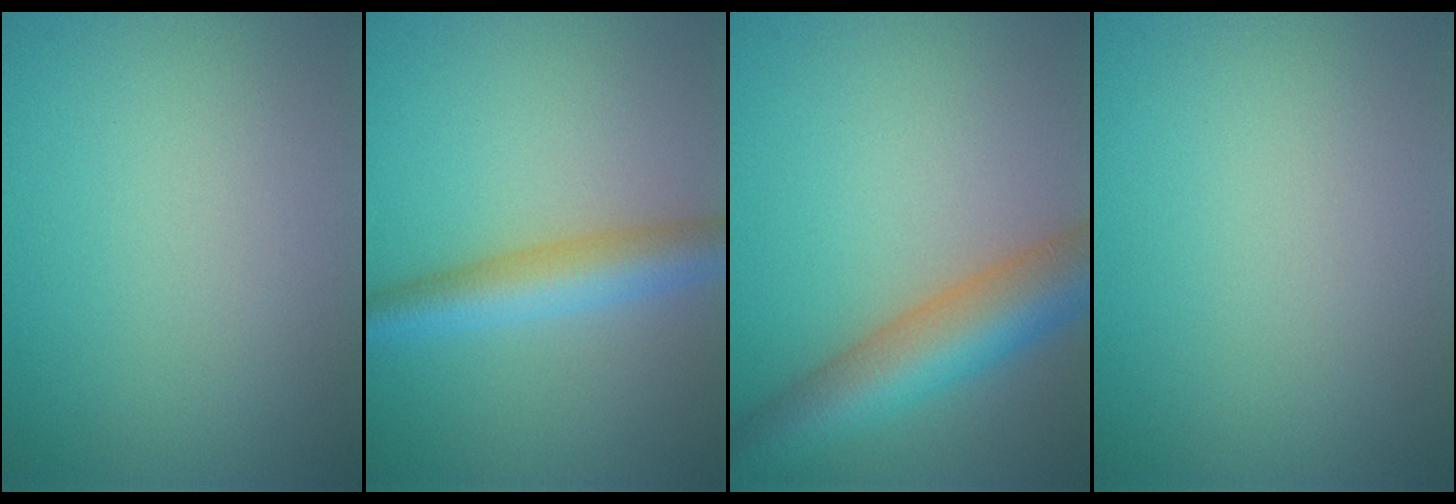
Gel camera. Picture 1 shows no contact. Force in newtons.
{"total": 4.6, "press": 4.6, "slide": 0.0}
{"total": 7.7, "press": 7.7, "slide": 0.3}
{"total": 0.0}